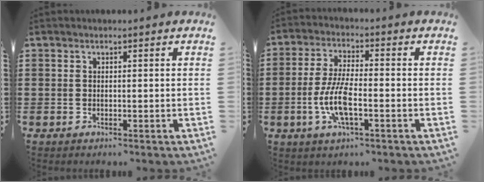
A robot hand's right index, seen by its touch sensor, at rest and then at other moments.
{"total": 7.8, "force": [-2.3, 2.3, 7.0], "torque": [-0.160, -0.013, -0.048]}